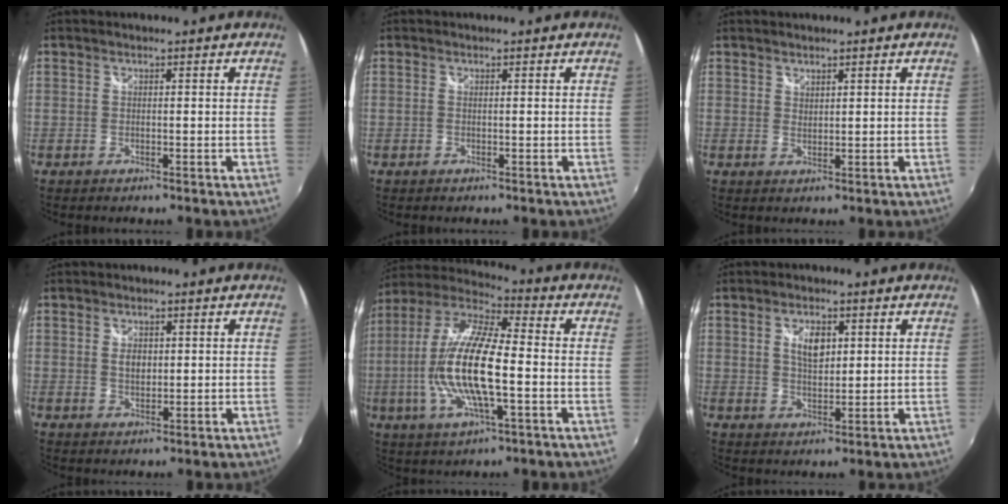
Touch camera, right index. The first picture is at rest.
{"total": 0.0}
{"total": 1.2, "force": [1.2, 0.3, 0.1], "torque": [0.003, 0.001, 0.020]}
{"total": 2.4, "force": [0.4, 1.6, 1.7], "torque": [-0.028, 0.001, 0.007]}
{"total": 18.3, "force": [-2.7, 4.8, 17.5], "torque": [-0.342, -0.005, -0.057]}
{"total": 4.6, "force": [1.5, 2.4, 3.6], "torque": [-0.060, 0.003, 0.025]}